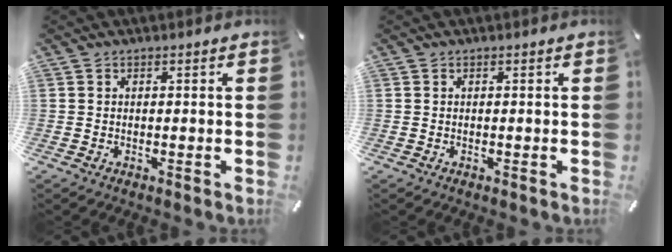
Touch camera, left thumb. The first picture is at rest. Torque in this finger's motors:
{"motor_torque": [0.00, 0.00, -0.01, 0.01, 0.00]}